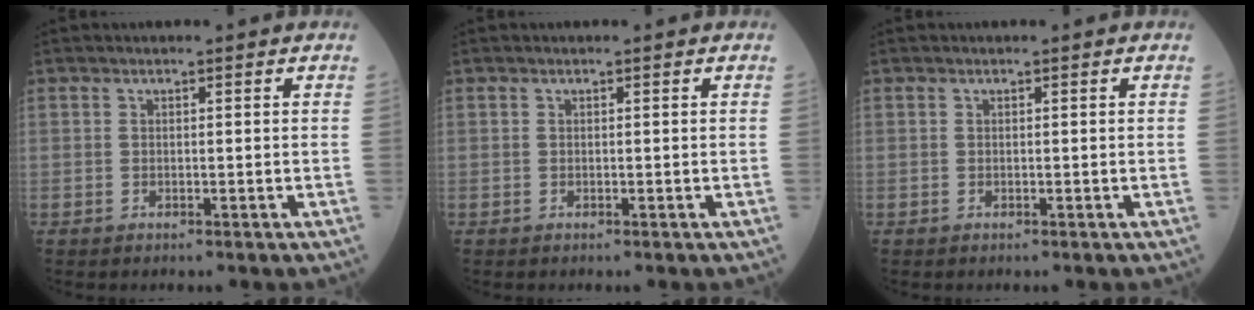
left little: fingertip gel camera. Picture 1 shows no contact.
{"total": 0.0}
{"total": 0.0}